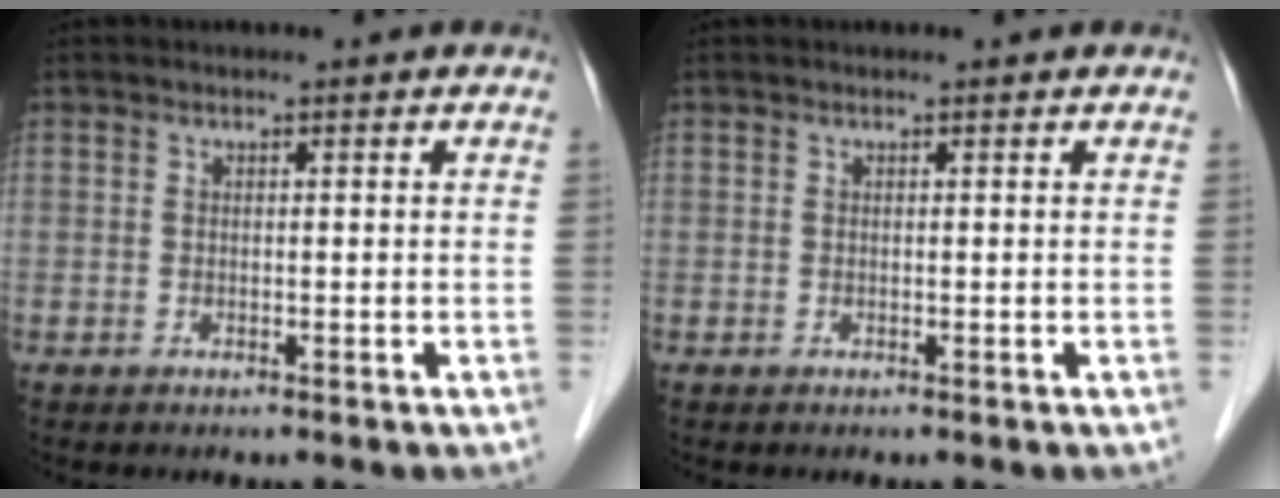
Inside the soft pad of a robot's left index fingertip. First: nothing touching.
{"total": 0.0}